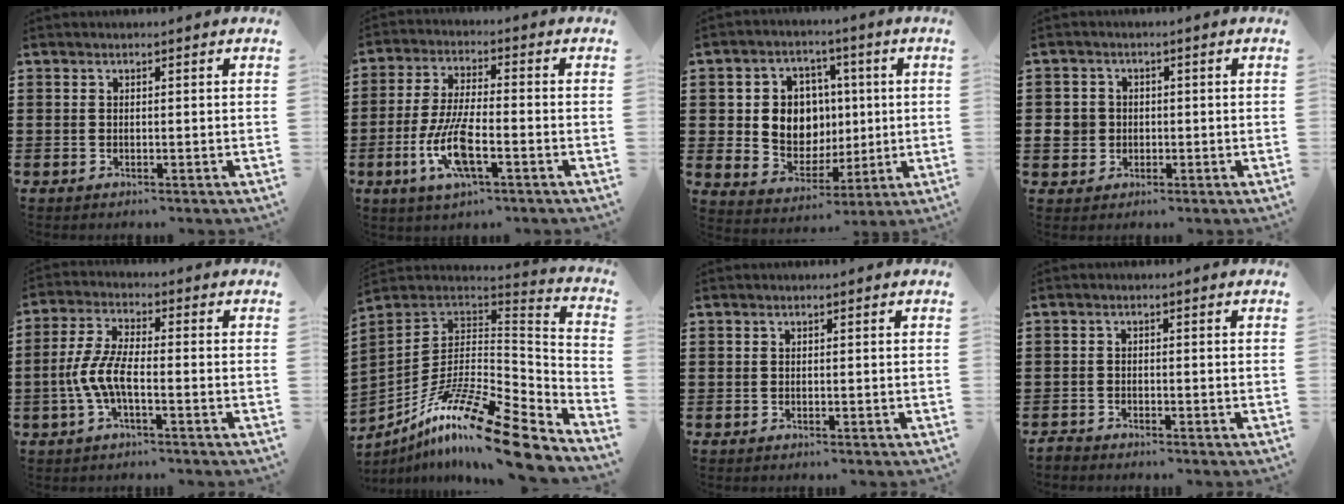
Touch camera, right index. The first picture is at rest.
{"total": 9.2, "force": [-3.3, 2.6, 8.2], "torque": [-0.186, -0.018, -0.065]}
{"total": 8.2, "force": [0.9, 7.5, 3.4], "torque": [-0.082, 0.014, 0.020]}
{"total": 3.8, "force": [-0.4, 3.5, 1.5], "torque": [-0.061, 0.001, -0.015]}
{"total": 6.3, "force": [-2.1, 2.0, 5.6], "torque": [-0.137, -0.012, -0.047]}
{"total": 17.5, "force": [-11.6, 3.8, 12.5], "torque": [-0.221, 0.040, -0.205]}
{"total": 0.0}
{"total": 1.6, "force": [-1.6, 0.2, -0.1], "torque": [-0.002, 0.002, -0.035]}